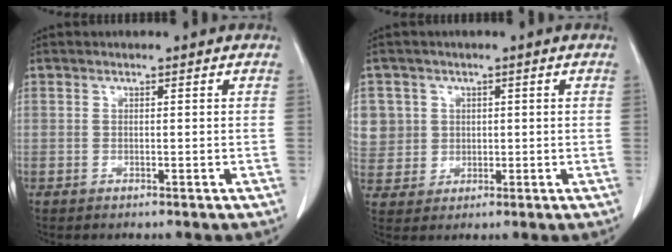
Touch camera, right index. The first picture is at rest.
{"total": 8.6, "force": [2.3, 8.2, 1.1], "torque": [-0.044, 0.026, 0.065]}